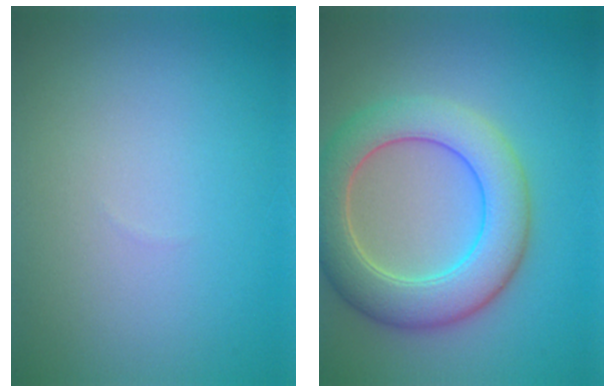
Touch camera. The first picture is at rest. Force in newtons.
{"total": 7.2, "press": 7.2, "slide": 0.4}